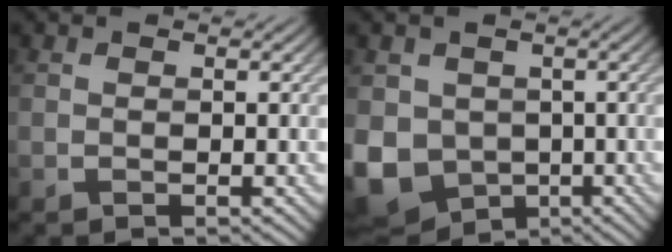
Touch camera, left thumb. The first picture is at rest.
{"total": 9.2, "force": [-1.5, 7.7, 4.7], "torque": [-0.132, -0.033, -0.026]}